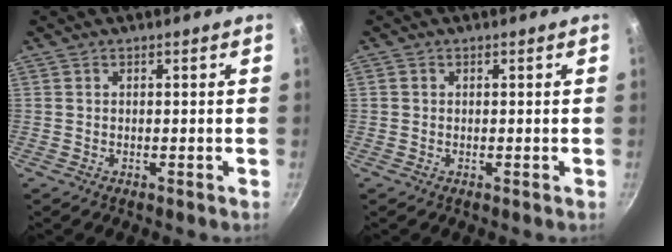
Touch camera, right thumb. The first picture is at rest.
{"total": 0.5, "force": [0.0, 0.5, 0.1], "torque": [0.001, 0.002, -0.001]}